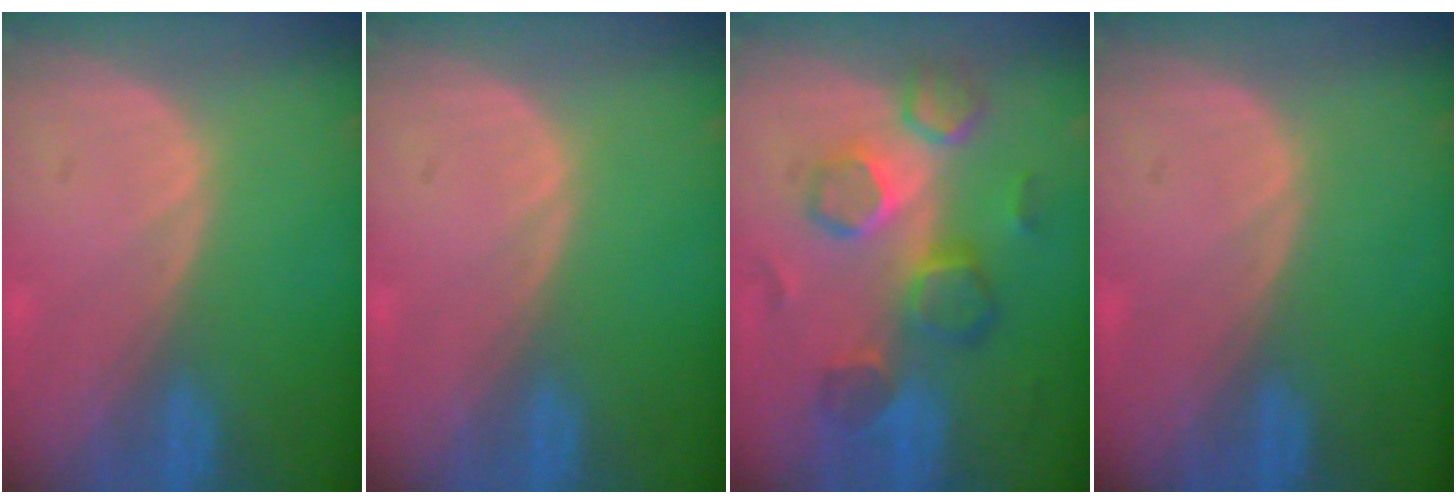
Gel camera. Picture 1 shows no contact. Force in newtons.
{"total": 0.0}
{"total": 8.5, "press": 8.3, "slide": 2.1}
{"total": 0.0}